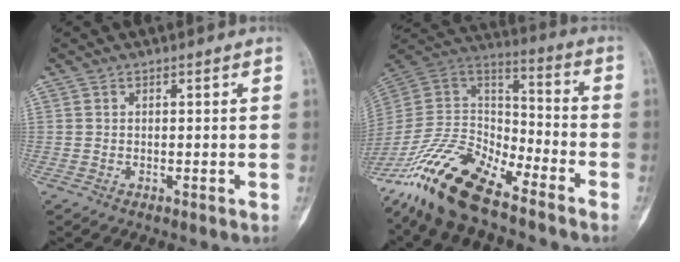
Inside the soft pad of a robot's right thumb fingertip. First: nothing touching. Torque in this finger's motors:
{"motor_torque": [2.62, 0.44, 1.53, -1.25, 0.46]}